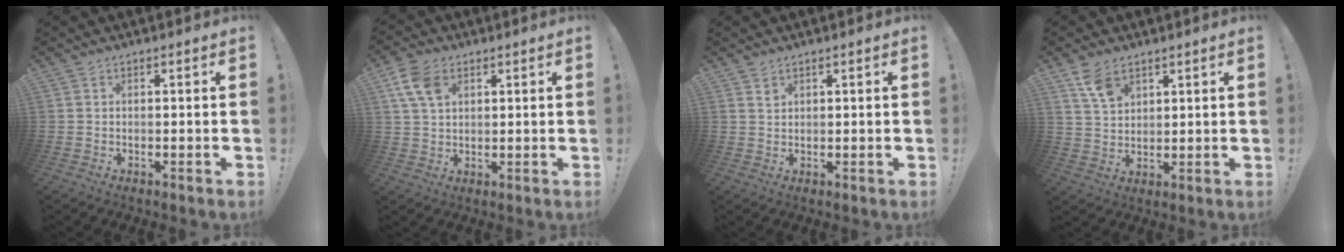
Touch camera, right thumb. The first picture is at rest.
{"total": 9.6, "force": [4.0, 6.6, 5.6], "torque": [-0.099, -0.004, 0.078]}
{"total": 1.4, "force": [1.1, 0.7, 0.3], "torque": [0.009, -0.010, 0.019]}
{"total": 7.4, "force": [4.7, 4.4, 3.8], "torque": [-0.063, -0.020, 0.088]}